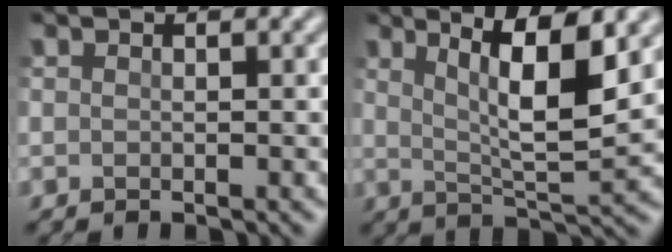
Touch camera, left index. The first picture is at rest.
{"total": 7.4, "force": [2.7, 1.6, 6.7], "torque": [-0.108, -0.008, 0.052]}